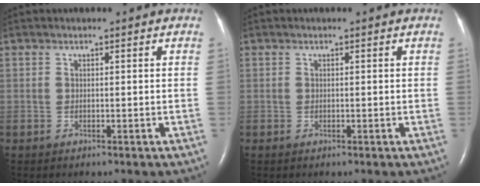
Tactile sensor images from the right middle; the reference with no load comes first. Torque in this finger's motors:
{"motor_torque": [1.05, -1.09, 0.01, 0.00]}